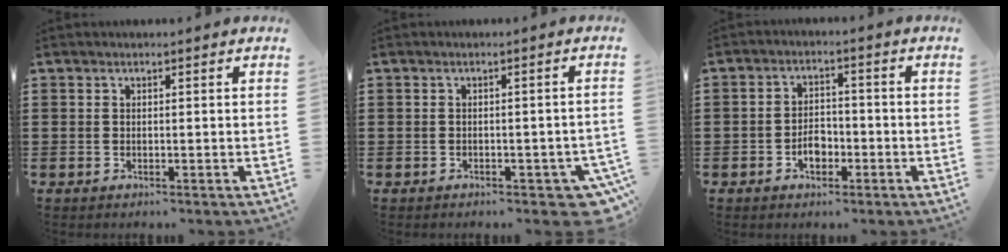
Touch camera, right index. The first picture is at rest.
{"total": 2.3, "force": [-2.0, 0.5, 1.1], "torque": [-0.018, 0.001, -0.039]}
{"total": 3.7, "force": [-1.6, 2.4, 2.3], "torque": [-0.035, 0.000, -0.030]}